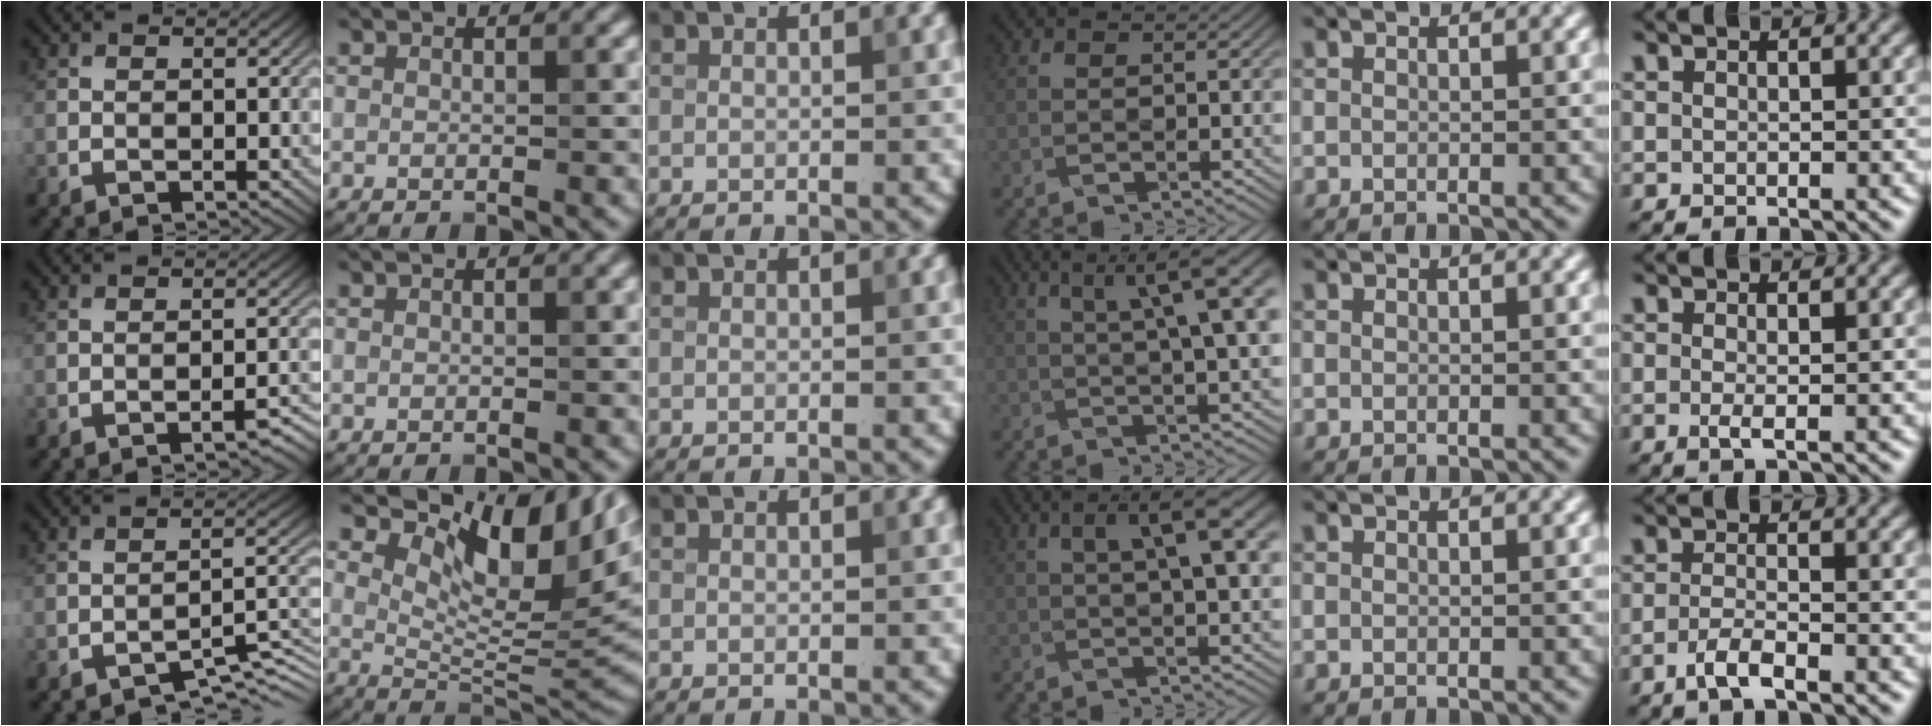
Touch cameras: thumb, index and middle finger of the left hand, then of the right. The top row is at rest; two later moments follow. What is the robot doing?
{"motion": "pour", "object": "sugar"}